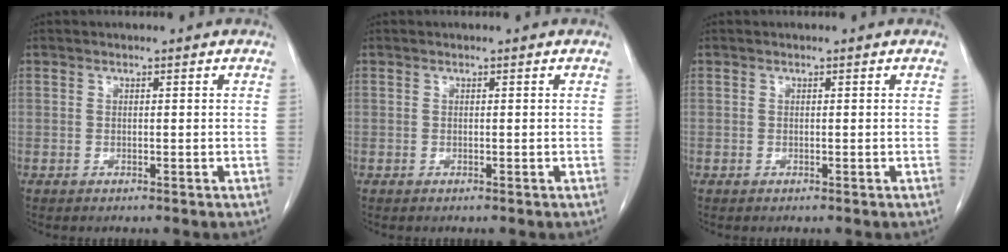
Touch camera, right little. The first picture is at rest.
{"total": 0.0}
{"total": 0.0}